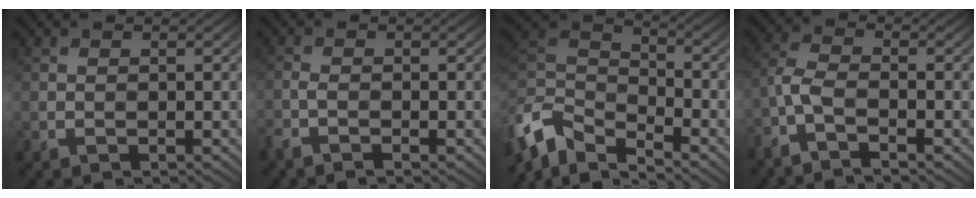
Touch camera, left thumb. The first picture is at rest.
{"total": 1.9, "force": [-1.5, 0.3, 1.1], "torque": [-0.033, -0.006, -0.041]}
{"total": 8.5, "force": [-5.9, 3.6, 5.0], "torque": [-0.108, -0.008, -0.131]}
{"total": 3.9, "force": [-2.8, 1.0, 2.6], "torque": [-0.067, -0.006, -0.073]}